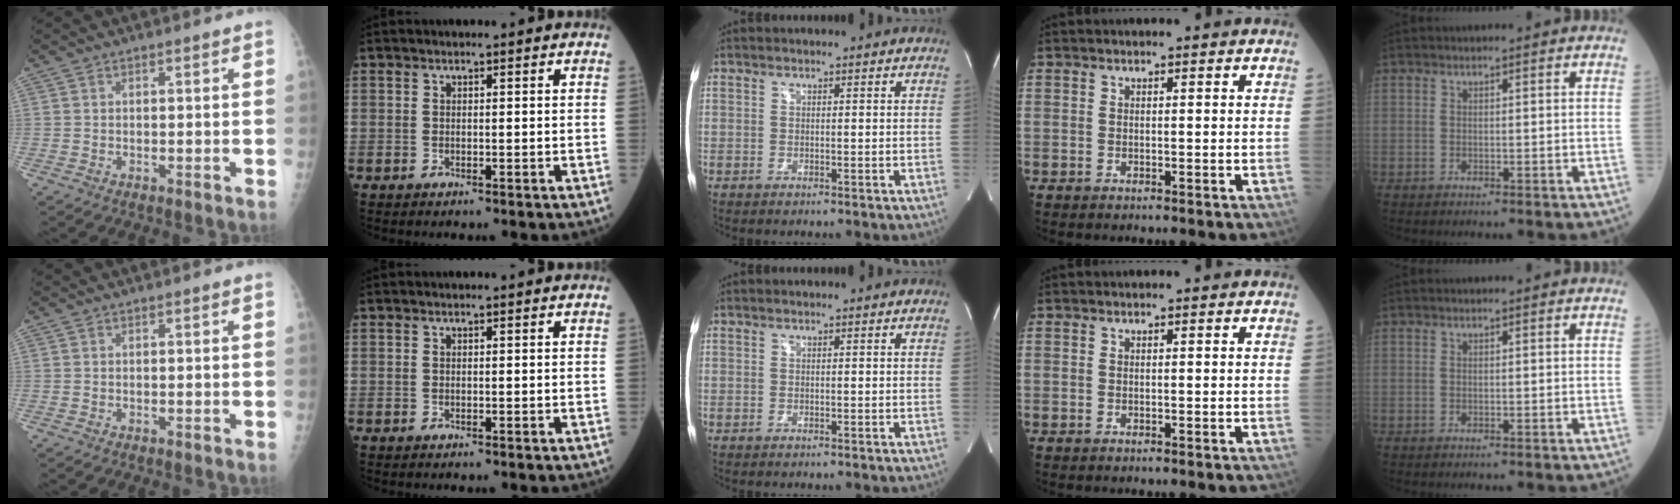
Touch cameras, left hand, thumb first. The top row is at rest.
{}